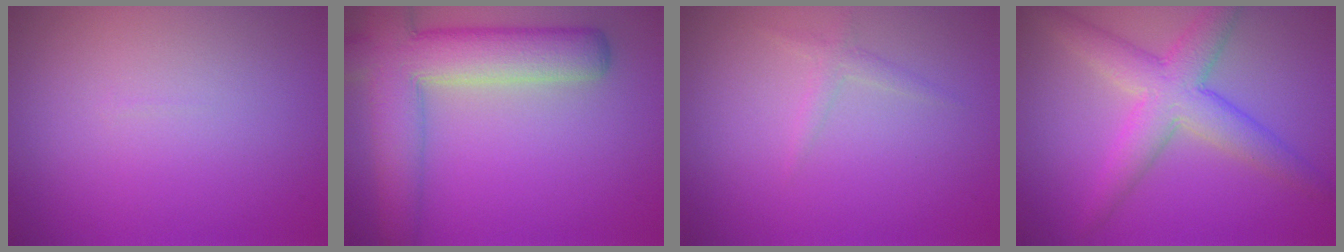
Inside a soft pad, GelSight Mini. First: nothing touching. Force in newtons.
{"total": 8.4, "press": 8.3, "slide": 0.6}
{"total": 1.1, "press": 1.1, "slide": 0.0}
{"total": 5.3, "press": 5.3, "slide": 0.1}